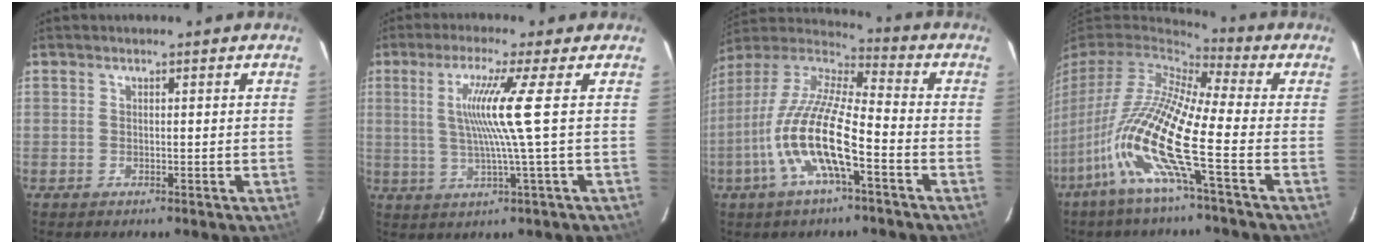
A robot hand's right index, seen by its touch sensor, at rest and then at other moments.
{"total": 8.4, "force": [1.0, -2.6, 7.9], "torque": [-0.146, -0.007, 0.024]}
{"total": 15.8, "force": [-6.0, 3.5, 14.2], "torque": [-0.281, -0.013, -0.121]}
{"total": 16.0, "force": [-6.6, 0.7, 14.6], "torque": [-0.274, -0.027, -0.139]}